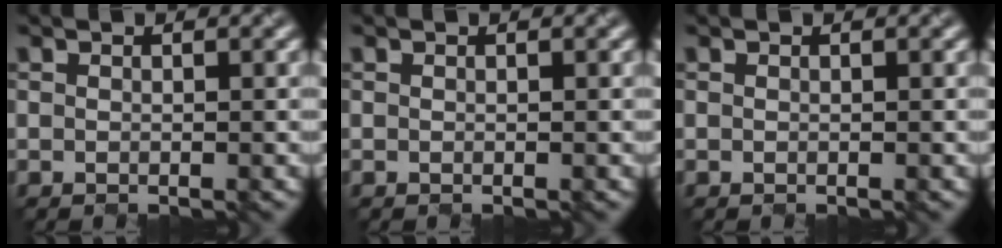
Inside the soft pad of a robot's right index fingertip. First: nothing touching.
{"total": 0.0}
{"total": 0.0}